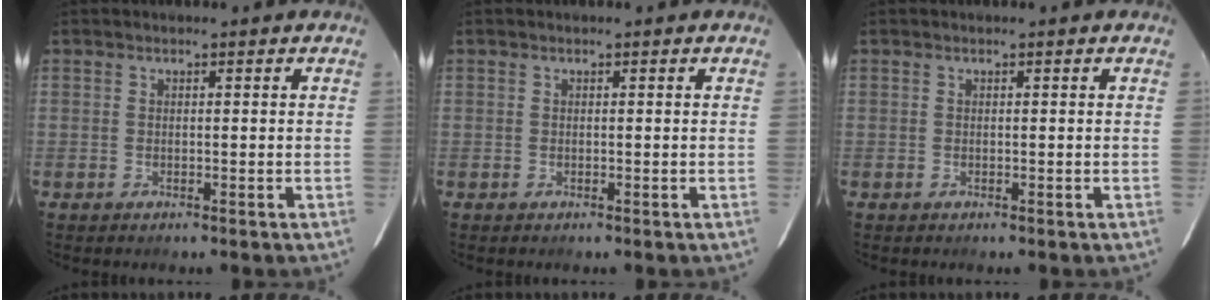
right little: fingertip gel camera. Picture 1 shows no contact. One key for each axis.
{"total": 0.0}
{"total": 0.0}